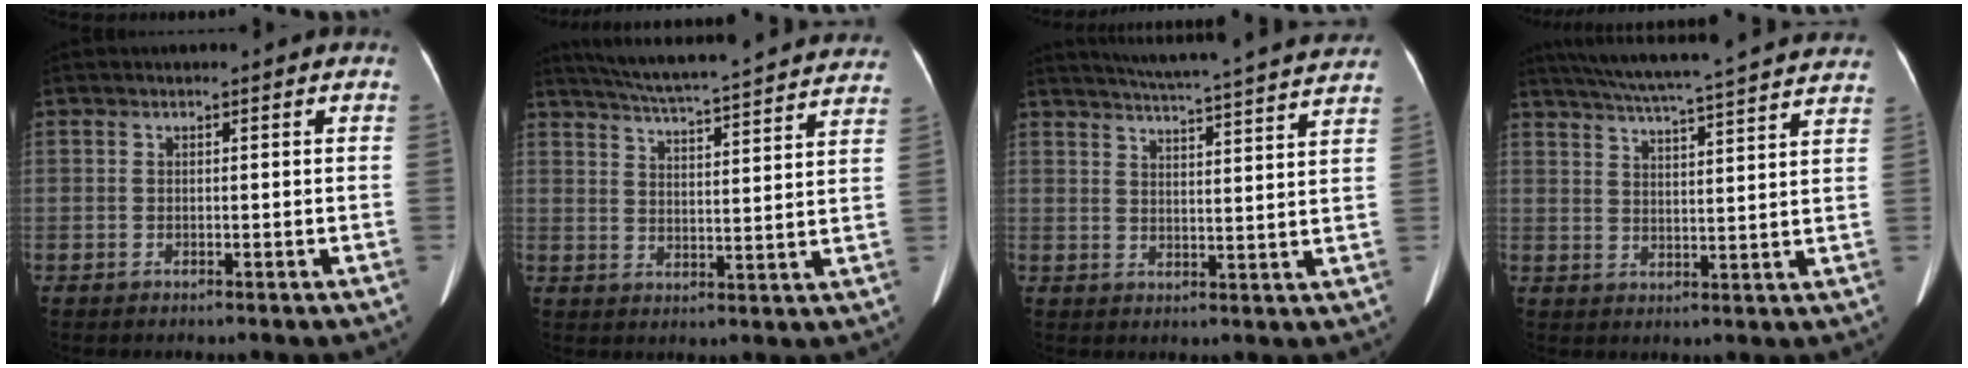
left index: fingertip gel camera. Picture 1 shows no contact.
{"total": 27.2, "force": [25.0, 2.1, 10.5], "torque": [-0.176, -0.023, 0.317]}
{"total": 21.2, "force": [19.6, -0.5, 8.0], "torque": [-0.130, -0.017, 0.246]}
{"total": 24.6, "force": [22.2, 0.9, 10.5], "torque": [-0.180, 0.004, 0.288]}